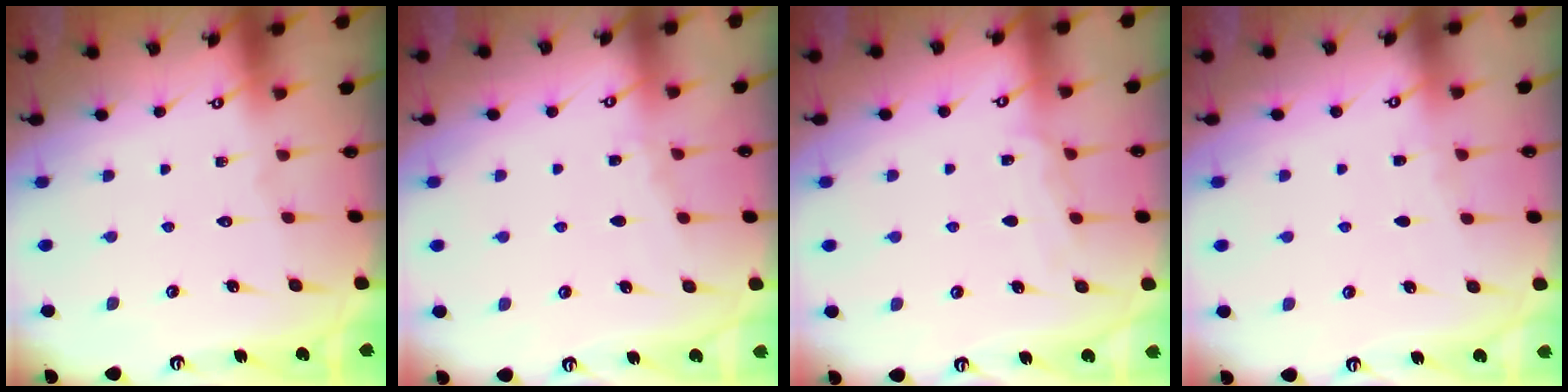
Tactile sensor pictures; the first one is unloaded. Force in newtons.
{"total": 2.8, "press": 2.8, "slide": 0.4}
{"total": 5.7, "press": 5.7, "slide": 0.5}
{"total": 2.1, "press": 2.1, "slide": 0.3}